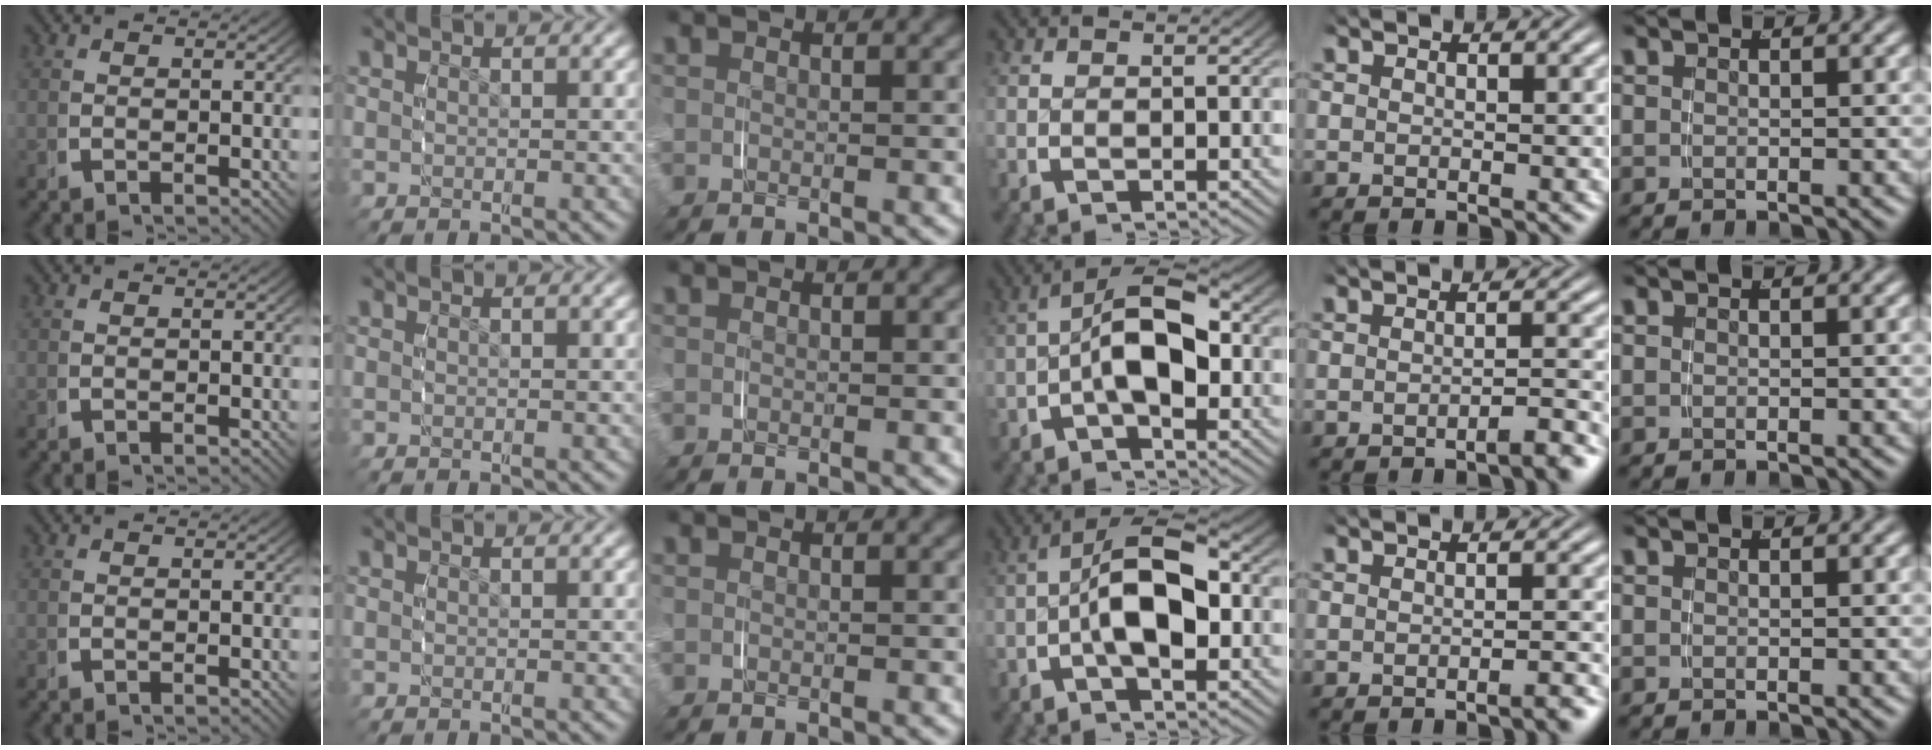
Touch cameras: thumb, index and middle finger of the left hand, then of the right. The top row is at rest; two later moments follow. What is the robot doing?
{"motion": "grasp_and_lifting", "object": "lipstick"}